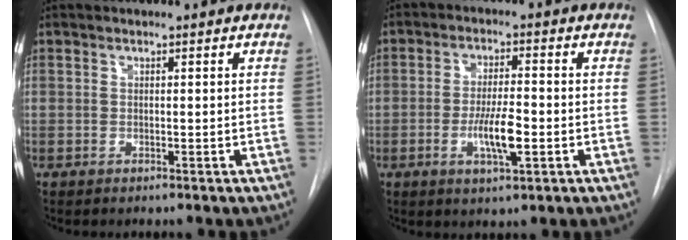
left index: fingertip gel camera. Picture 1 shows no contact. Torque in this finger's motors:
{"motor_torque": [1.06, 0.12, 0.32, 0.10]}